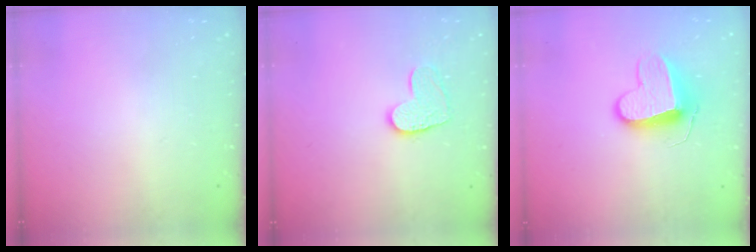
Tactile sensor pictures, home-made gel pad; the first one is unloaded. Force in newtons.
{"total": 9.5, "press": 9.5, "slide": 0.7}
{"total": 9.9, "press": 9.9, "slide": 0.0}